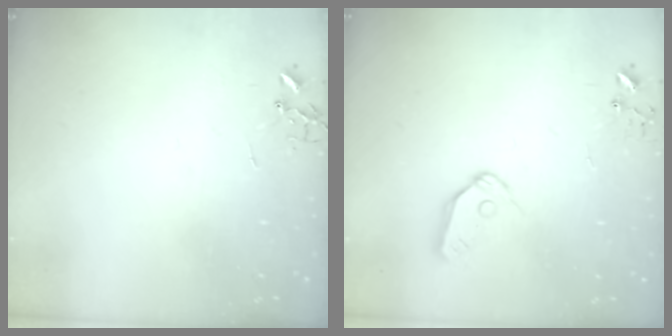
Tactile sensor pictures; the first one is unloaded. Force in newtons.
{"total": 8.9, "press": 8.9, "slide": 1.0}